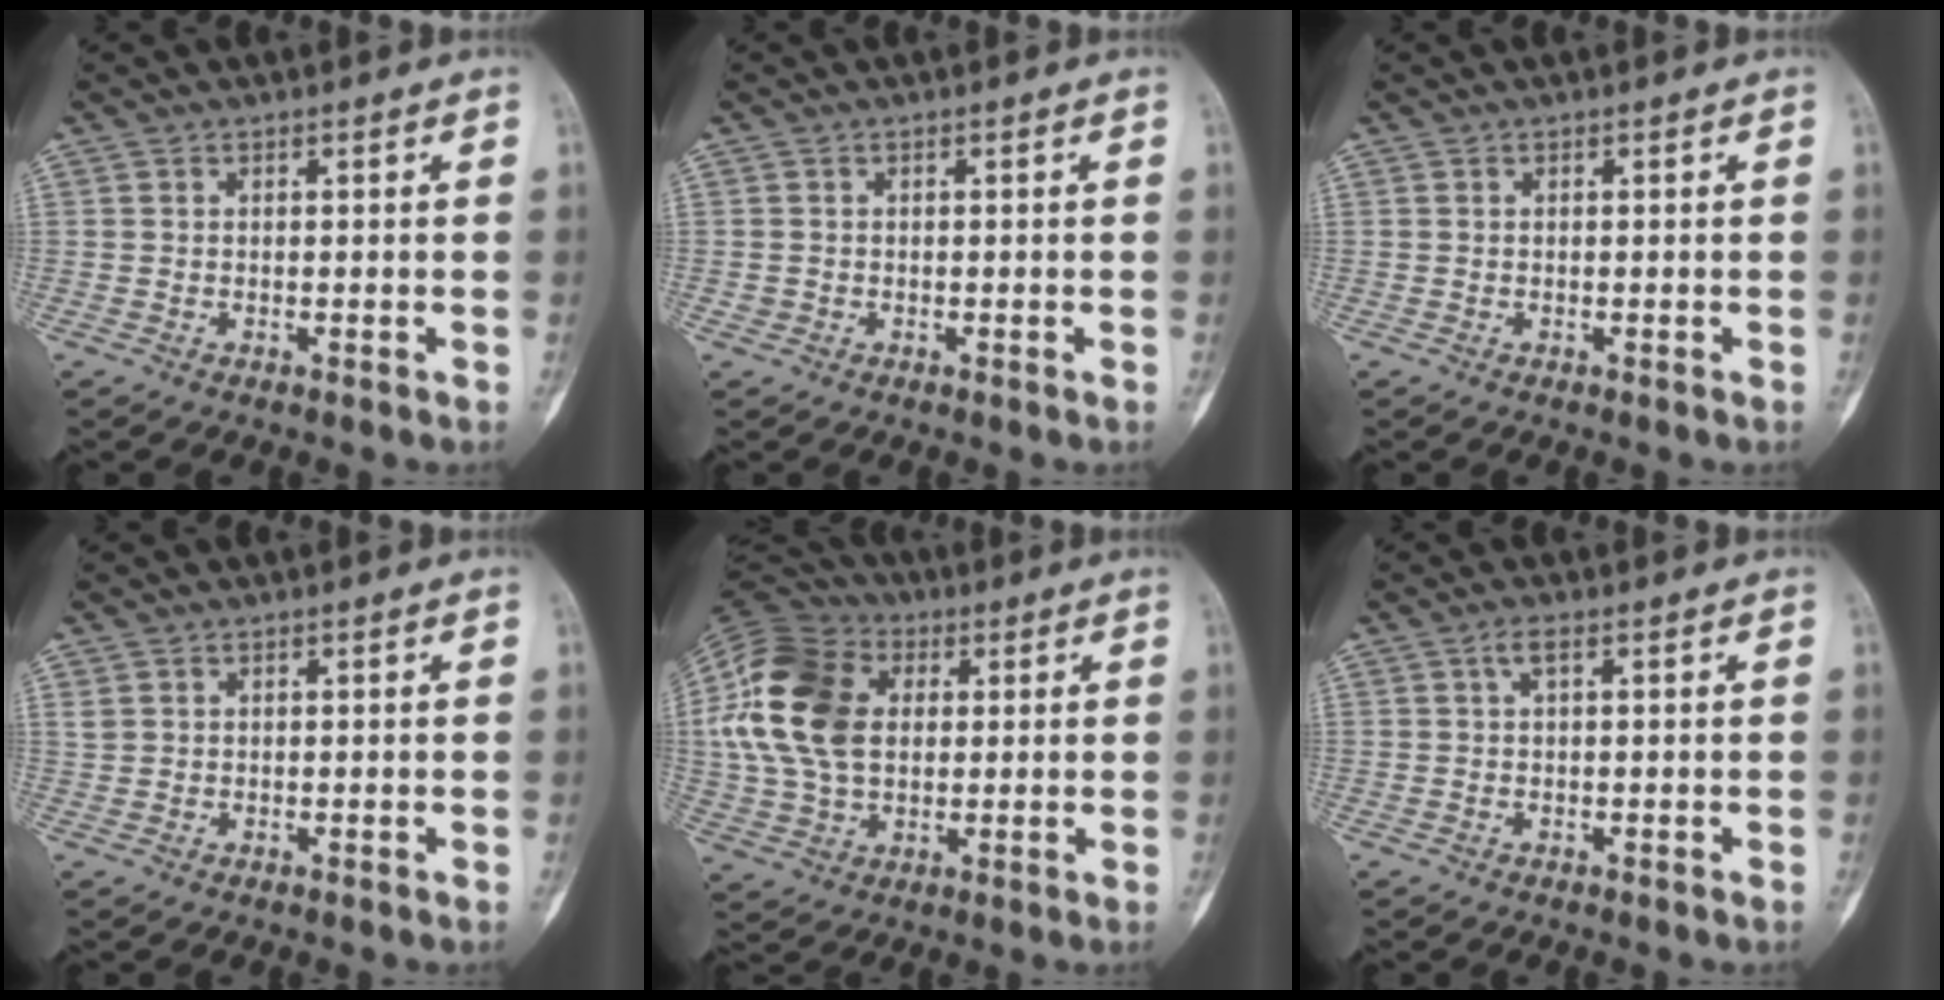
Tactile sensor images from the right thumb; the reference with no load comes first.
{"total": 0.7, "force": [-0.1, 0.7, 0.1], "torque": [0.000, 0.004, -0.001]}
{"total": 0.0}
{"total": 1.2, "force": [0.6, 1.0, 0.3], "torque": [0.000, 0.003, 0.011]}
{"total": 19.2, "force": [2.9, 13.6, 13.3], "torque": [-0.260, 0.012, 0.049]}
{"total": 1.7, "force": [0.5, 0.5, 1.6], "torque": [-0.036, 0.008, 0.011]}